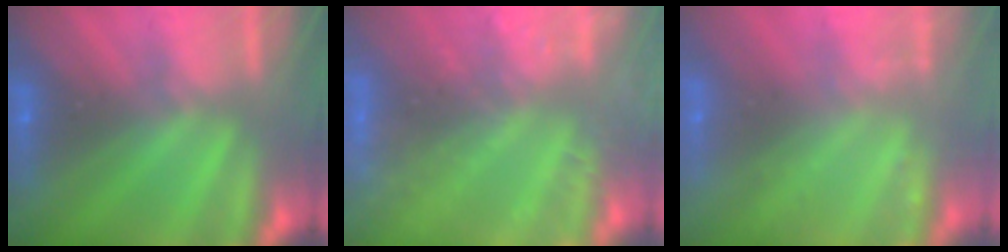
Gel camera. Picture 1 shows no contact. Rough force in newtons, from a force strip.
{"total": 6.8}
{"total": 2.3}